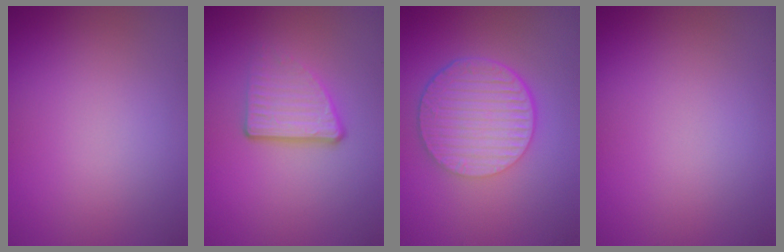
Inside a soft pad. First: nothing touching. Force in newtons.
{"total": 3.7, "press": 2.2, "slide": 3.0}
{"total": 6.7, "press": 4.6, "slide": 4.9}
{"total": 0.0}